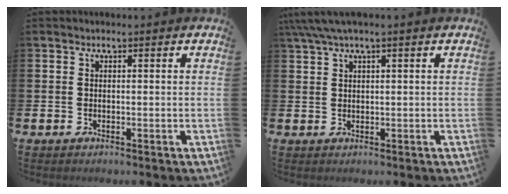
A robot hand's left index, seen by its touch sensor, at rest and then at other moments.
{"total": 2.6, "force": [1.6, 0.1, 2.1], "torque": [-0.044, 0.003, 0.030]}